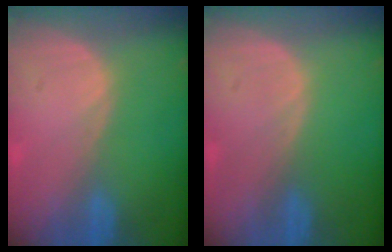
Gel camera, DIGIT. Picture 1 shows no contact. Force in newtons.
{"total": 0.0}